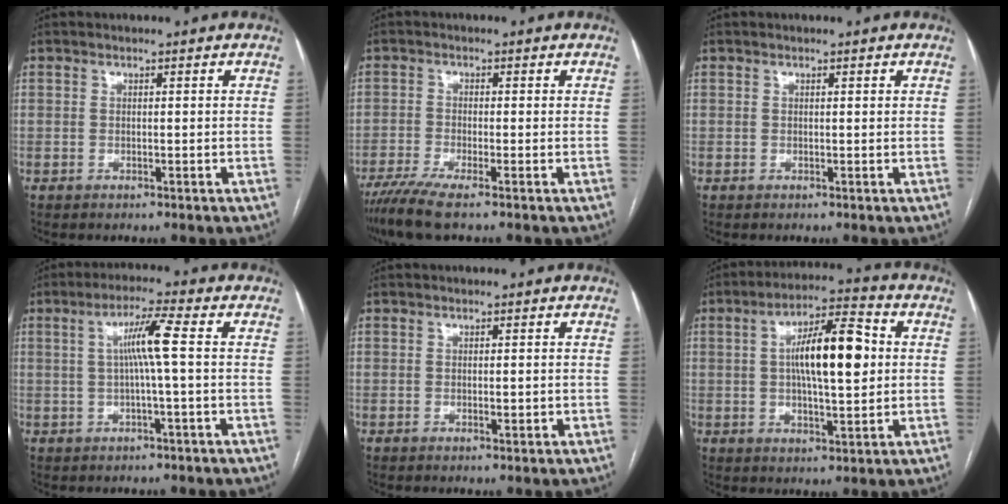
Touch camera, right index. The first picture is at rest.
{"total": 5.4, "force": [-4.1, -0.3, 3.5], "torque": [-0.066, -0.017, -0.079]}
{"total": 0.0}
{"total": 6.0, "force": [0.6, -0.7, 5.9], "torque": [-0.107, 0.010, 0.014]}
{"total": 1.2, "force": [-0.2, 0.3, 1.2], "torque": [-0.020, -0.002, 0.000]}
{"total": 12.5, "force": [1.7, 3.1, 12.0], "torque": [-0.207, 0.024, 0.024]}